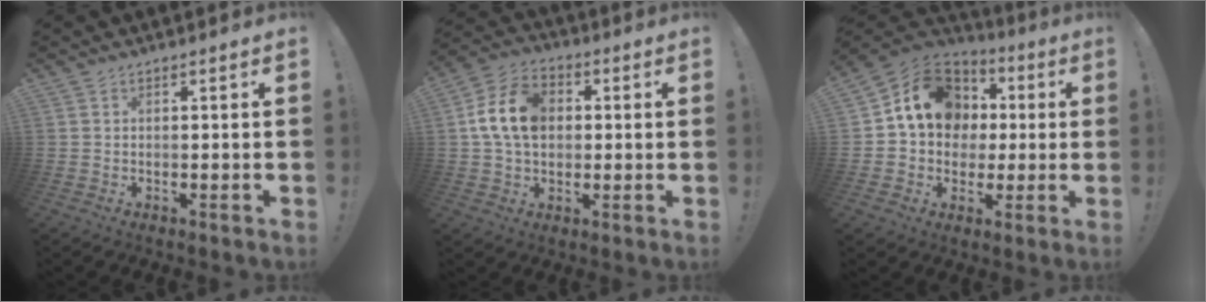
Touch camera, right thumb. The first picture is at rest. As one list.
[{"total": 14.1, "force": [2.1, 10.2, 9.4], "torque": [-0.168, 0.010, 0.042]}, {"total": 15.5, "force": [3.5, 12.8, 8.0], "torque": [-0.106, -0.002, 0.078]}]